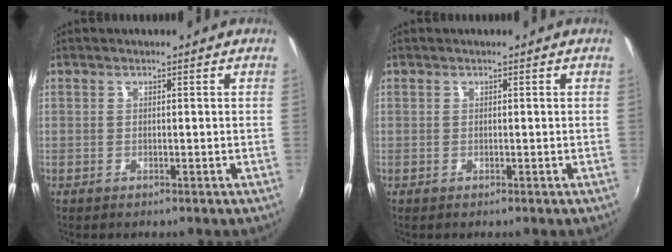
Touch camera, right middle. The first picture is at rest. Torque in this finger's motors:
{"motor_torque": [0.00, 0.00, 0.00, 0.01]}